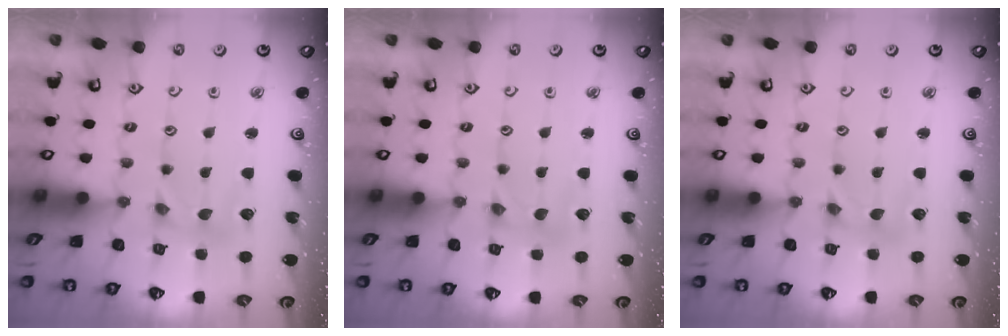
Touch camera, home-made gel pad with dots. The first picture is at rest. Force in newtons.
{"total": 0.0}
{"total": 0.0}